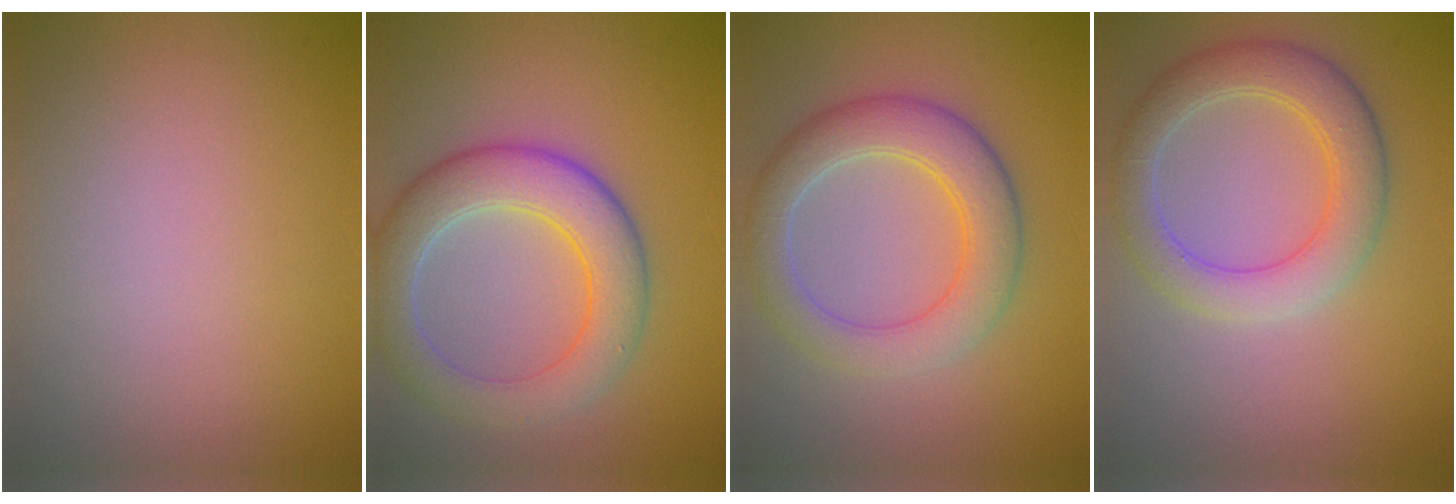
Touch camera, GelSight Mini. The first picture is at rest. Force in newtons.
{"total": 6.4, "press": 6.4, "slide": 0.5}
{"total": 5.4, "press": 5.4, "slide": 0.1}
{"total": 4.8, "press": 4.8, "slide": 0.4}